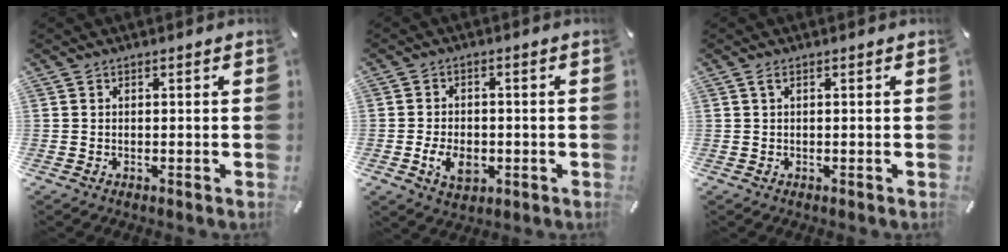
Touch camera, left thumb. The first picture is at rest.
{"total": 6.5, "force": [-1.8, 4.4, 4.4], "torque": [-0.083, 0.002, -0.032]}
{"total": 0.9, "force": [0.2, 0.2, 0.9], "torque": [-0.018, 0.001, 0.003]}